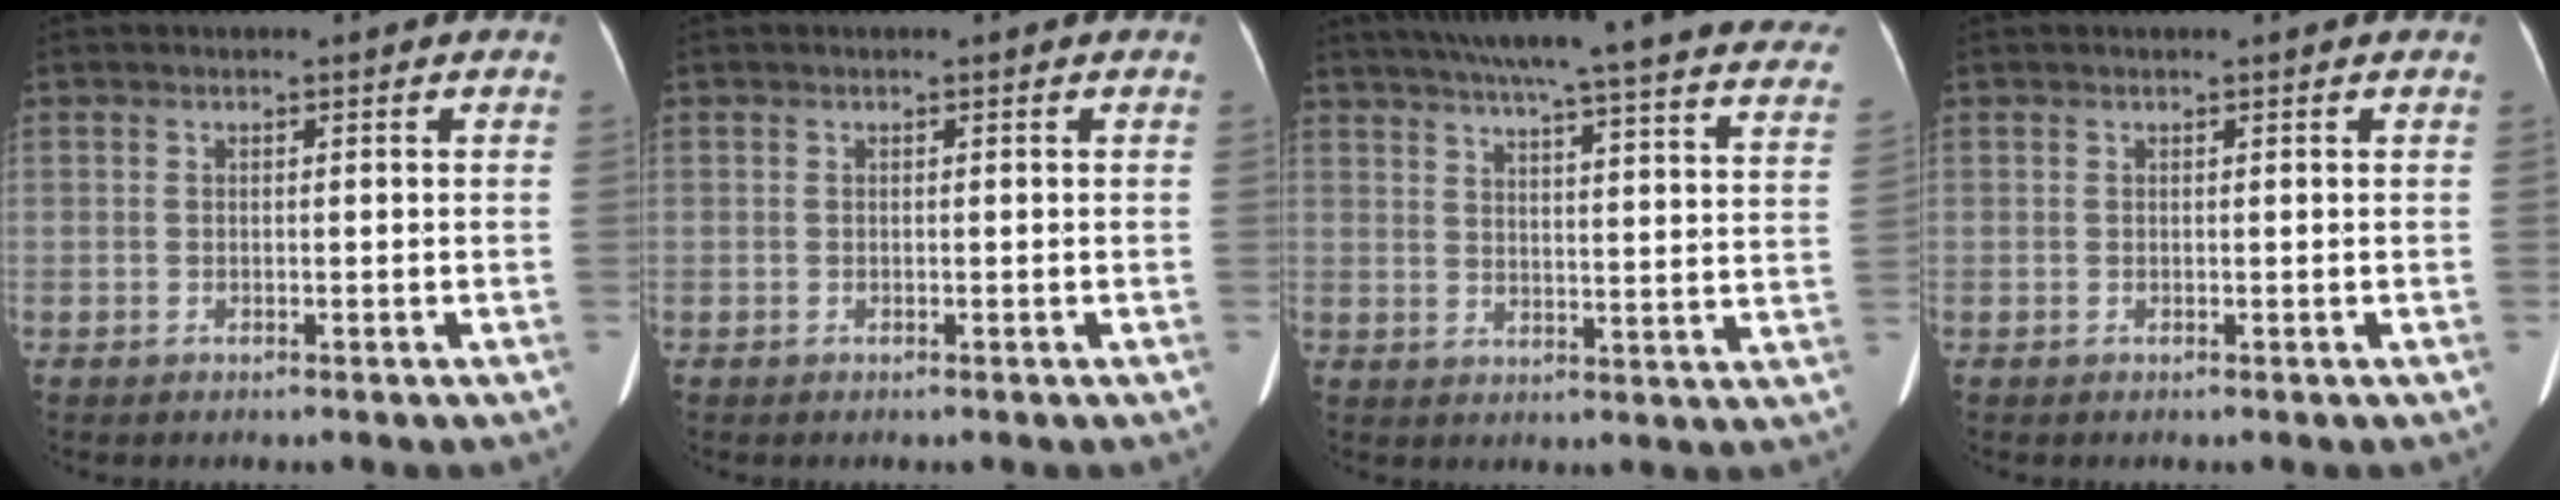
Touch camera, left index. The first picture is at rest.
{"total": 0.0}
{"total": 34.3, "force": [30.6, 2.5, 15.3], "torque": [-0.191, -0.071, 0.365]}
{"total": 0.5, "force": [0.5, 0.0, 0.2], "torque": [-0.002, 0.008, 0.008]}